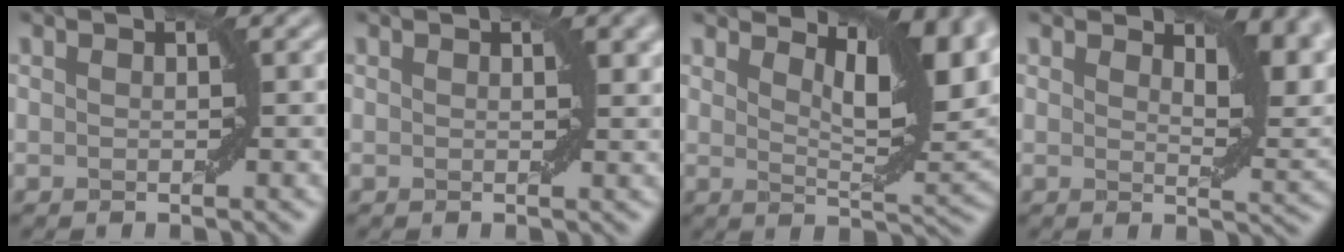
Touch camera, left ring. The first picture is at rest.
{"total": 1.3, "force": [0.6, 0.4, 1.1], "torque": [-0.008, -0.001, 0.011]}
{"total": 8.4, "force": [4.6, 2.5, 6.5], "torque": [-0.101, 0.005, 0.081]}
{"total": 5.0, "force": [3.0, 1.9, 3.5], "torque": [-0.044, -0.002, 0.043]}